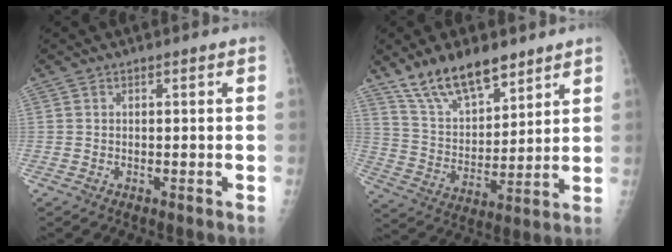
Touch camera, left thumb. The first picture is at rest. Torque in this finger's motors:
{"motor_torque": [0.09, 0.09, 0.86, -0.77, 0.06]}